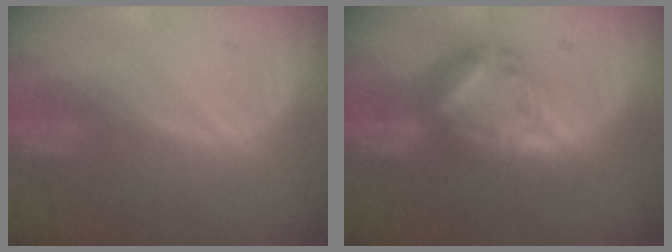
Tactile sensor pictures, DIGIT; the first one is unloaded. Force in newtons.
{"total": 8.2, "press": 7.0, "slide": 4.2}